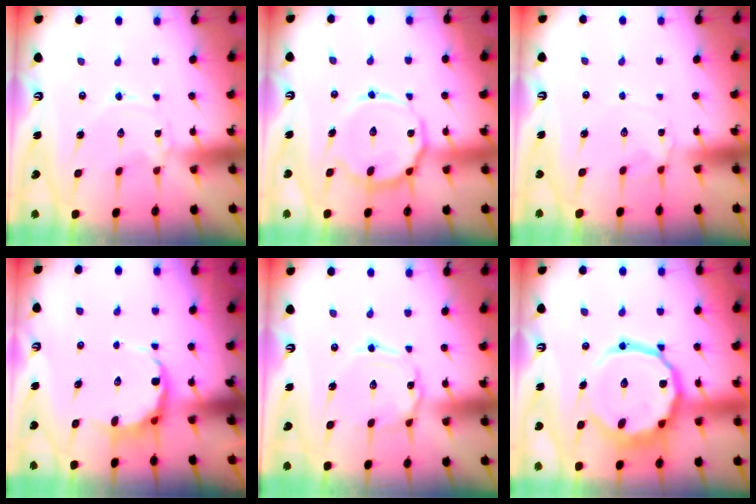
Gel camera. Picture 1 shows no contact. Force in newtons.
{"total": 14.5, "press": 14.4, "slide": 1.3}
{"total": 1.8, "press": 1.8, "slide": 0.2}
{"total": 6.6, "press": 6.1, "slide": 2.5}
{"total": 2.0, "press": 2.0, "slide": 0.2}
{"total": 18.3, "press": 18.2, "slide": 2.2}